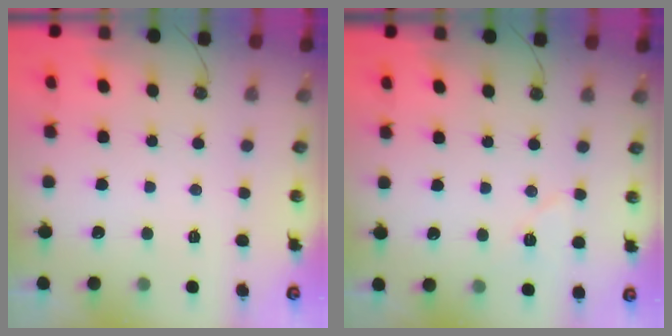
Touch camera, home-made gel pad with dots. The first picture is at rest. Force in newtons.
{"total": 9.1, "press": 3.6, "slide": 8.4}